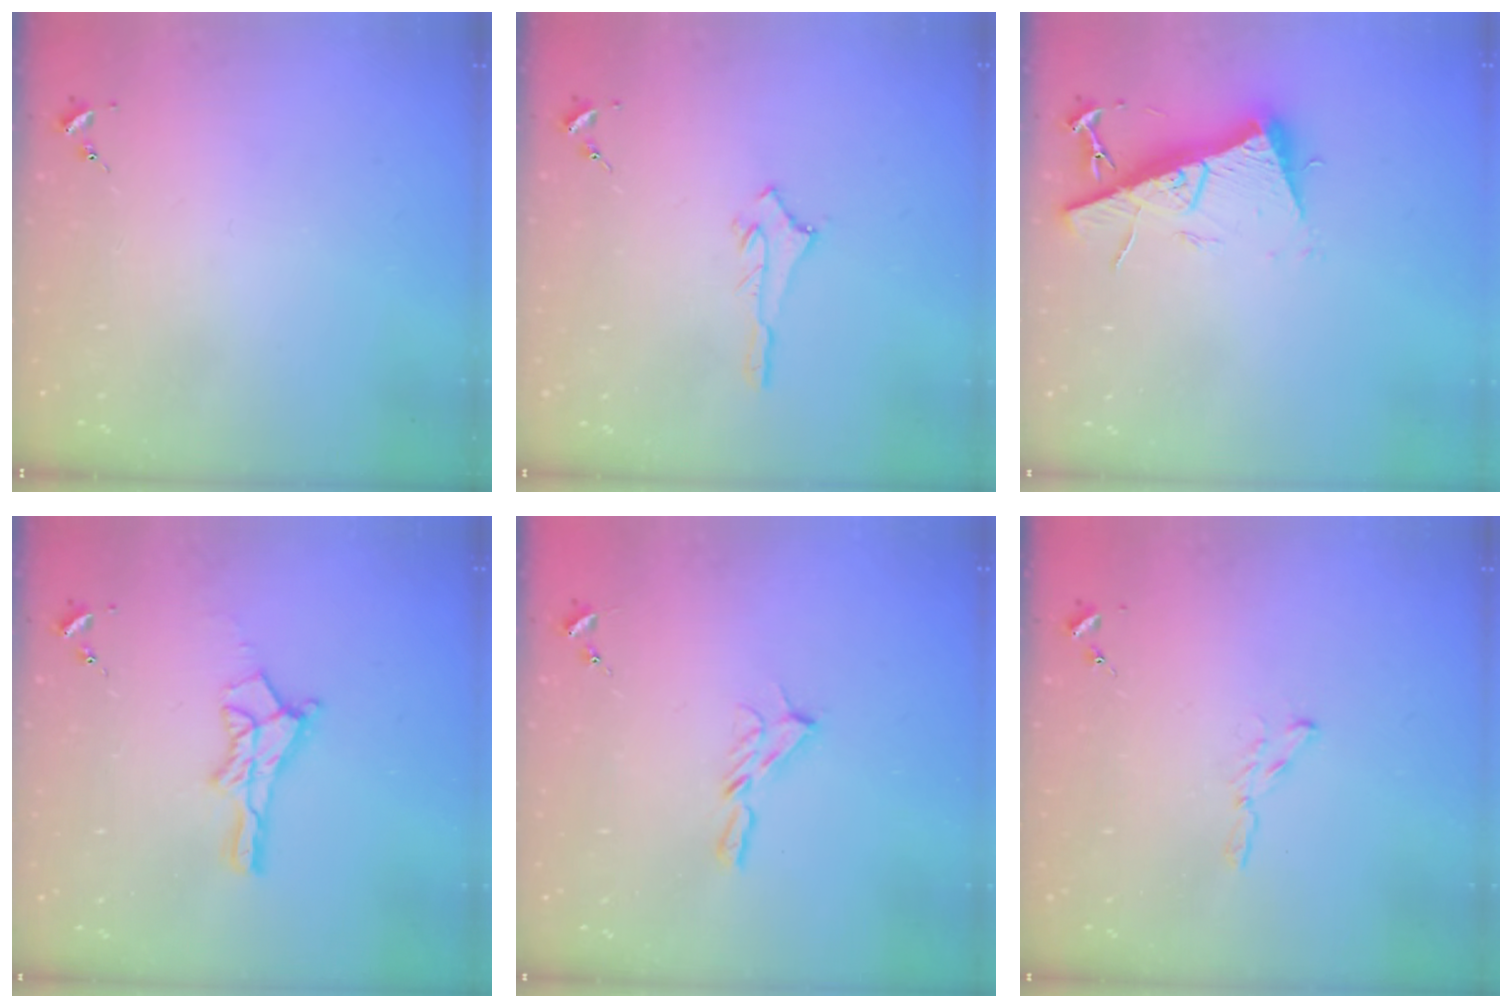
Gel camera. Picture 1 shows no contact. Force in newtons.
{"total": 2.6, "press": 2.6, "slide": 0.4}
{"total": 13.2, "press": 13.1, "slide": 1.3}
{"total": 13.0, "press": 13.0, "slide": 0.9}
{"total": 5.4, "press": 5.4, "slide": 0.4}
{"total": 2.4, "press": 2.4, "slide": 0.2}